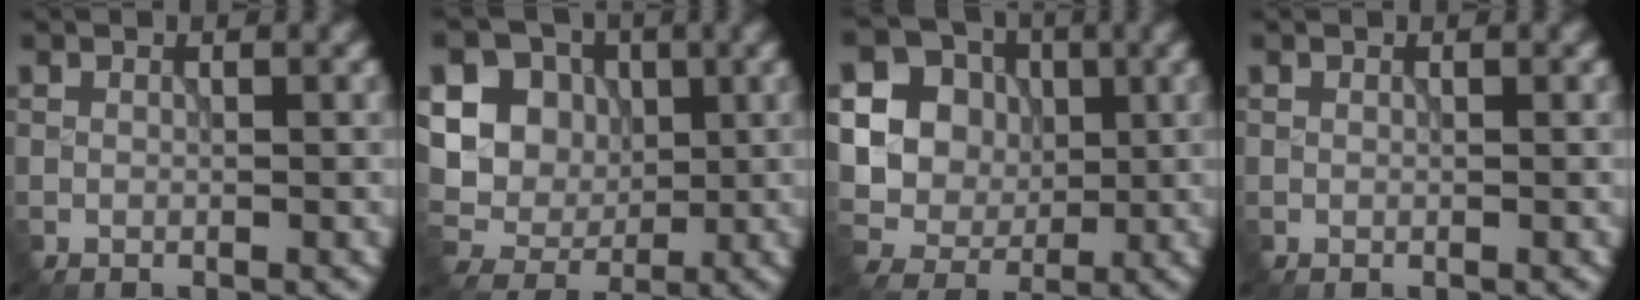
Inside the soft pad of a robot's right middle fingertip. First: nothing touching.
{"total": 10.4, "force": [2.7, 9.1, 4.4], "torque": [-0.112, 0.024, 0.040]}
{"total": 10.9, "force": [1.9, 9.9, 4.0], "torque": [-0.119, 0.017, 0.026]}
{"total": 0.0}